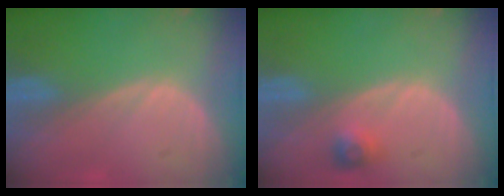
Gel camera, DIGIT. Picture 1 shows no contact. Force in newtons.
{"total": 2.5, "press": 2.3, "slide": 1.0}